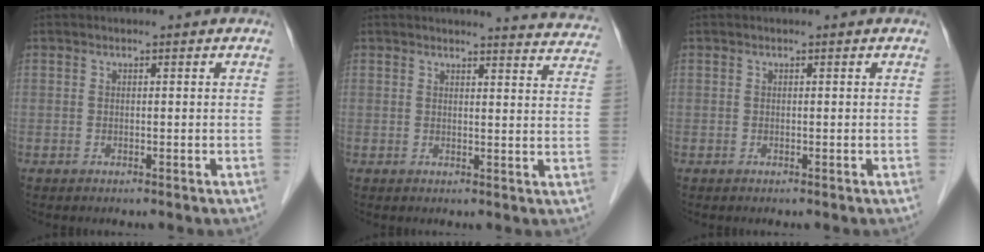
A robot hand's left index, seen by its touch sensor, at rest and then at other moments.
{"total": 10.2, "force": [10.1, 0.5, 1.2], "torque": [0.006, -0.055, 0.084]}
{"total": 0.0}